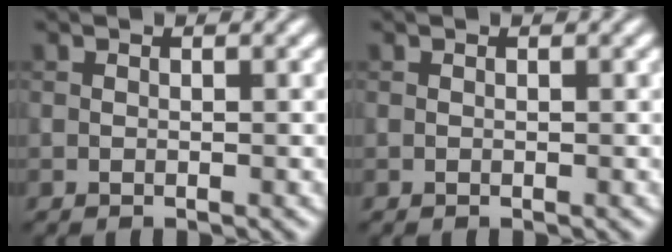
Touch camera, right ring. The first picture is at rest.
{"total": 0.0}